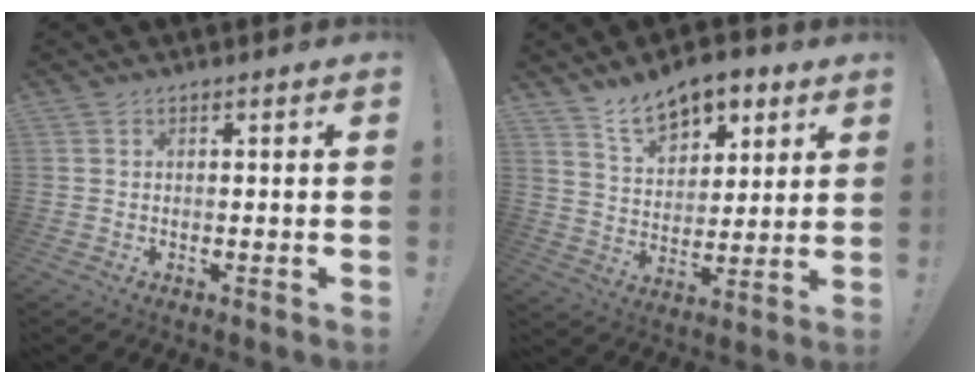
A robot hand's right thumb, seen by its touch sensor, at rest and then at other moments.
{"total": 12.4, "force": [8.6, 6.8, 5.8], "torque": [-0.089, -0.050, 0.161]}